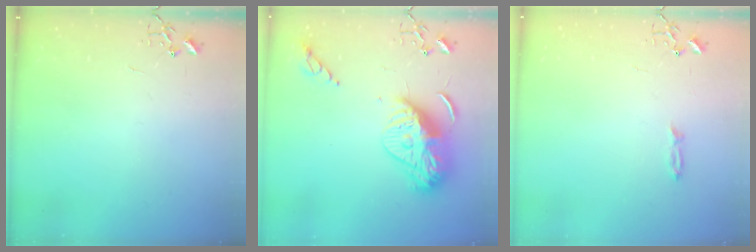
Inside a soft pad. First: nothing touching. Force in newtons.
{"total": 16.7, "press": 16.7, "slide": 0.8}
{"total": 3.4, "press": 3.3, "slide": 0.5}